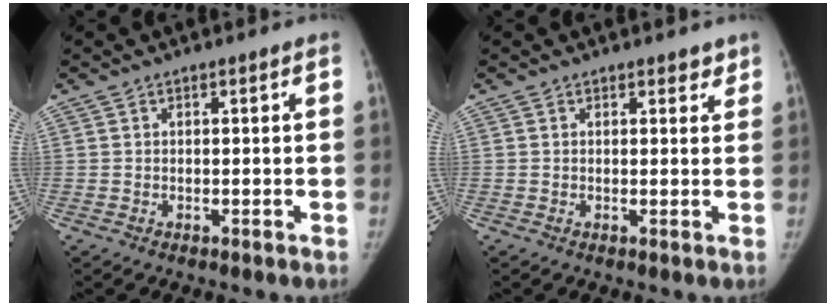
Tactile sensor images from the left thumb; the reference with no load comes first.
{"total": 1.8, "force": [1.3, 1.0, 0.6], "torque": [0.011, -0.006, 0.011]}